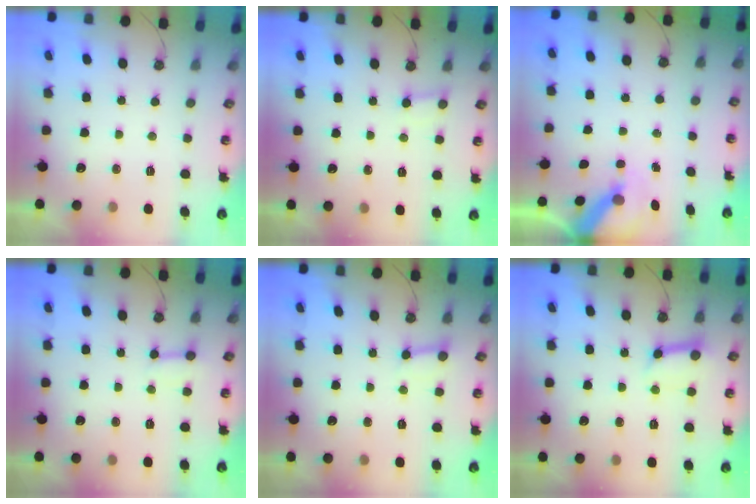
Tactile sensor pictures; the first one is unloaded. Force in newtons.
{"total": 2.9, "press": 2.9, "slide": 0.2}
{"total": 6.0, "press": 6.0, "slide": 0.5}
{"total": 3.1, "press": 3.0, "slide": 0.3}
{"total": 2.7, "press": 2.7, "slide": 0.3}
{"total": 9.4, "press": 9.3, "slide": 1.0}